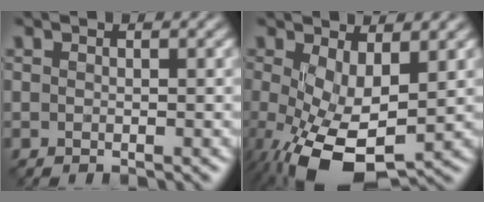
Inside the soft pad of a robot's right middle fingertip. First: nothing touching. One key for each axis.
{"total": 9.3, "fx": -1.9, "fy": 4.5, "fz": 7.9, "tx": -0.169, "ty": -0.024, "tz": -0.022}